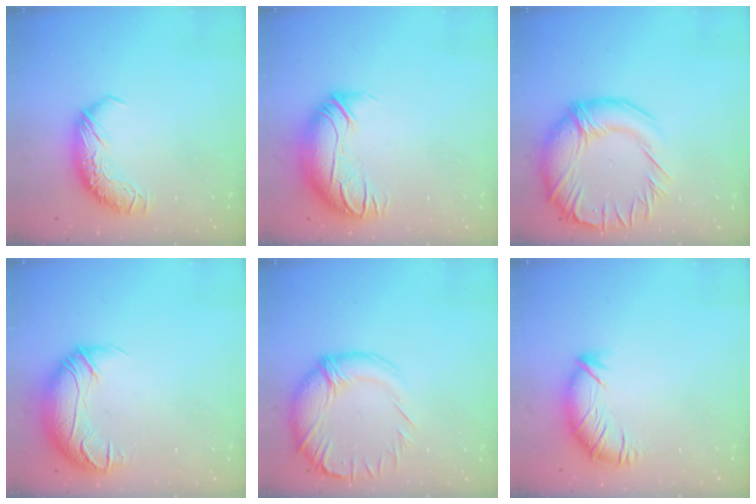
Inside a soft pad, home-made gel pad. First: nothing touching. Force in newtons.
{"total": 2.9, "press": 0.5, "slide": 2.9}
{"total": 11.7, "press": 11.1, "slide": 3.7}
{"total": 3.0, "press": 1.9, "slide": 2.3}
{"total": 5.5, "press": 4.1, "slide": 3.7}
{"total": 2.8, "press": 2.0, "slide": 2.0}